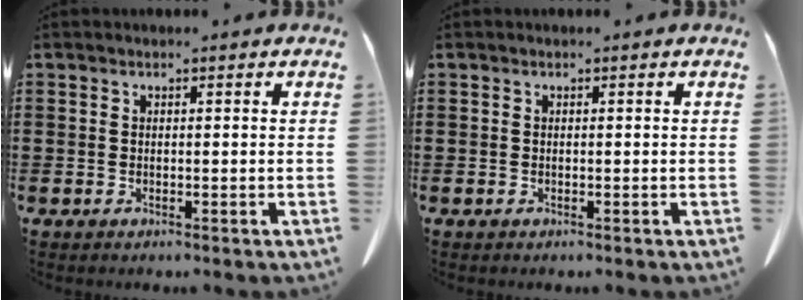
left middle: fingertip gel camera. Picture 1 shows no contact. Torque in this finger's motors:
{"motor_torque": [-1.15, 0.29, 0.03, -0.01]}